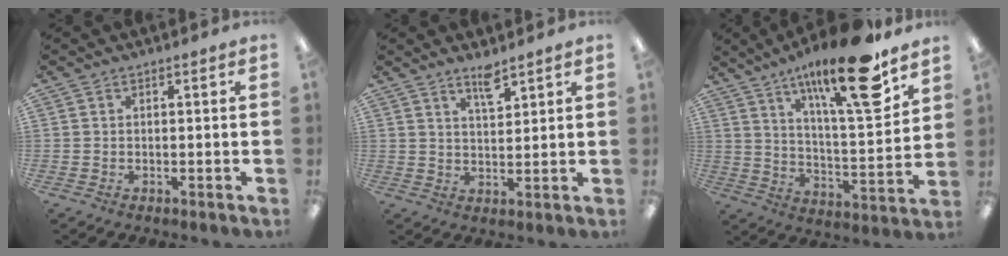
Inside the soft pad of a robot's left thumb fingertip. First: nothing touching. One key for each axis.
{"total": 5.0, "fx": 3.8, "fy": 1.4, "fz": 2.9, "tx": -0.042, "ty": -0.021, "tz": 0.063}
{"total": 21.2, "fx": 14.2, "fy": 4.8, "fz": 15.0, "tx": -0.242, "ty": -0.080, "tz": 0.223}